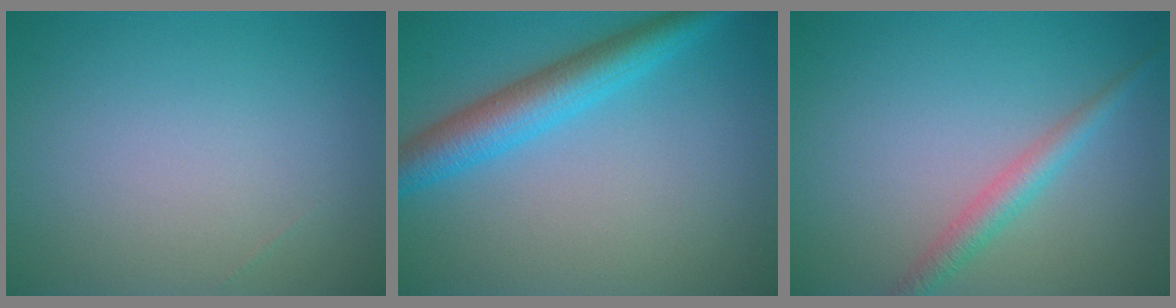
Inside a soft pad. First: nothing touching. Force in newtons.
{"total": 5.2, "press": 5.2, "slide": 0.2}
{"total": 2.3, "press": 2.3, "slide": 0.1}